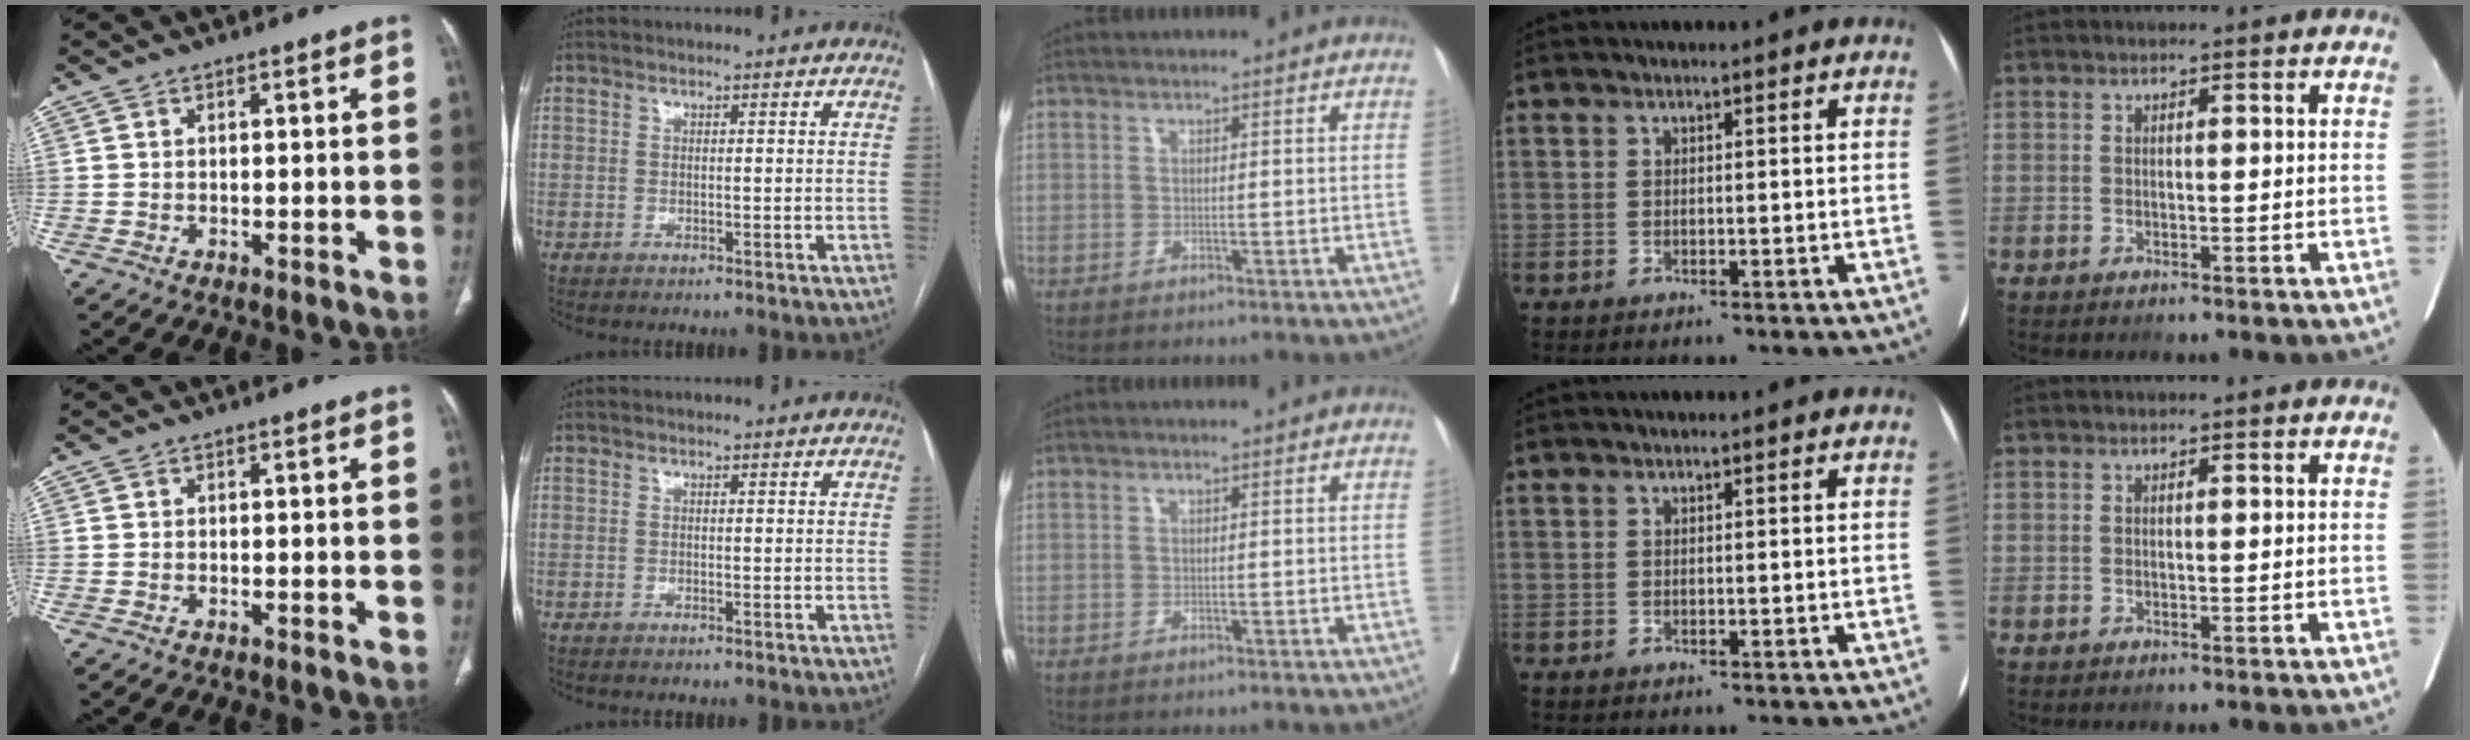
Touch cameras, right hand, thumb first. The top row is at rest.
{}